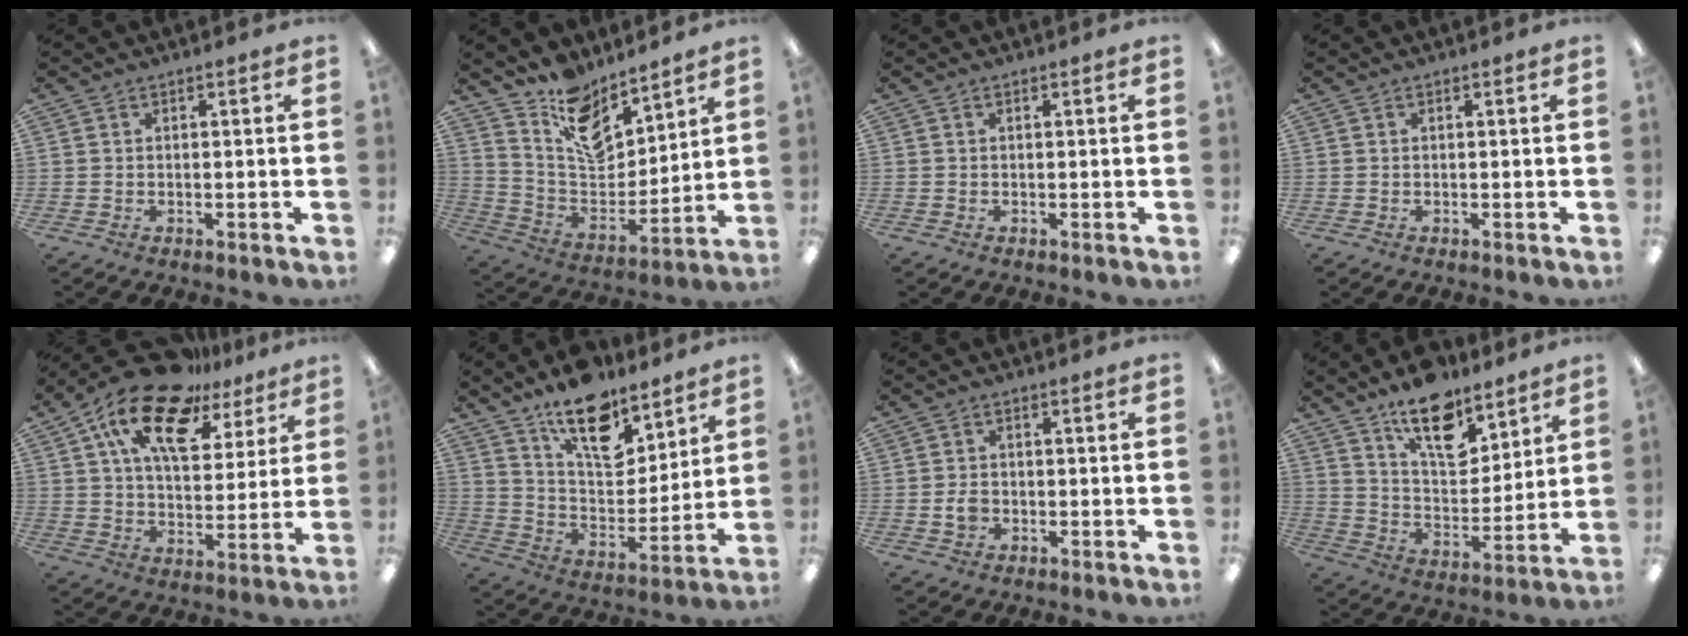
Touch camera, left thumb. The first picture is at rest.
{"total": 13.8, "force": [10.5, 6.9, 5.8], "torque": [-0.105, -0.077, 0.196]}
{"total": 0.0}
{"total": 0.0}
{"total": 18.9, "force": [12.0, 9.0, 11.5], "torque": [-0.209, -0.059, 0.209]}
{"total": 16.9, "force": [12.1, 8.0, 8.6], "torque": [-0.131, -0.078, 0.214]}
{"total": 2.9, "force": [-0.6, 2.2, 1.8], "torque": [-0.030, 0.005, -0.011]}
{"total": 16.0, "force": [11.4, 7.7, 8.1], "torque": [-0.120, -0.070, 0.201]}